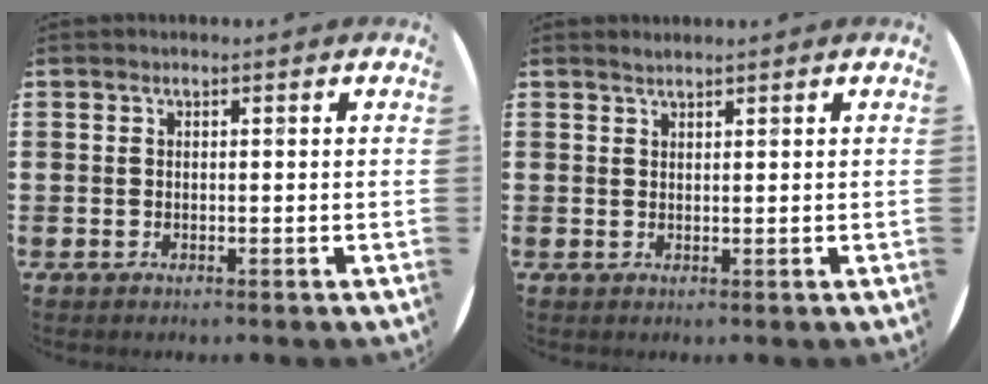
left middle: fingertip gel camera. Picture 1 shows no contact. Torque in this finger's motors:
{"motor_torque": [0.23, -0.32, -0.01, -0.01]}